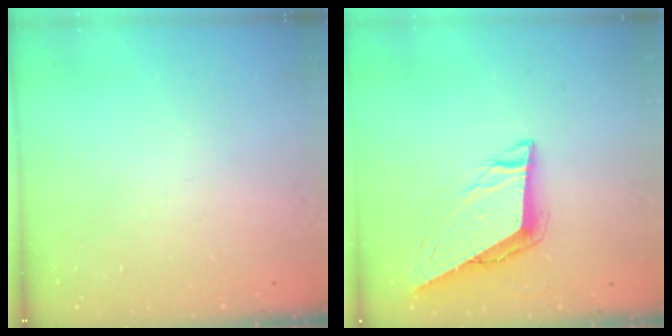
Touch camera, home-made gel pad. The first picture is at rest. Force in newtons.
{"total": 7.7, "press": 7.7, "slide": 0.3}